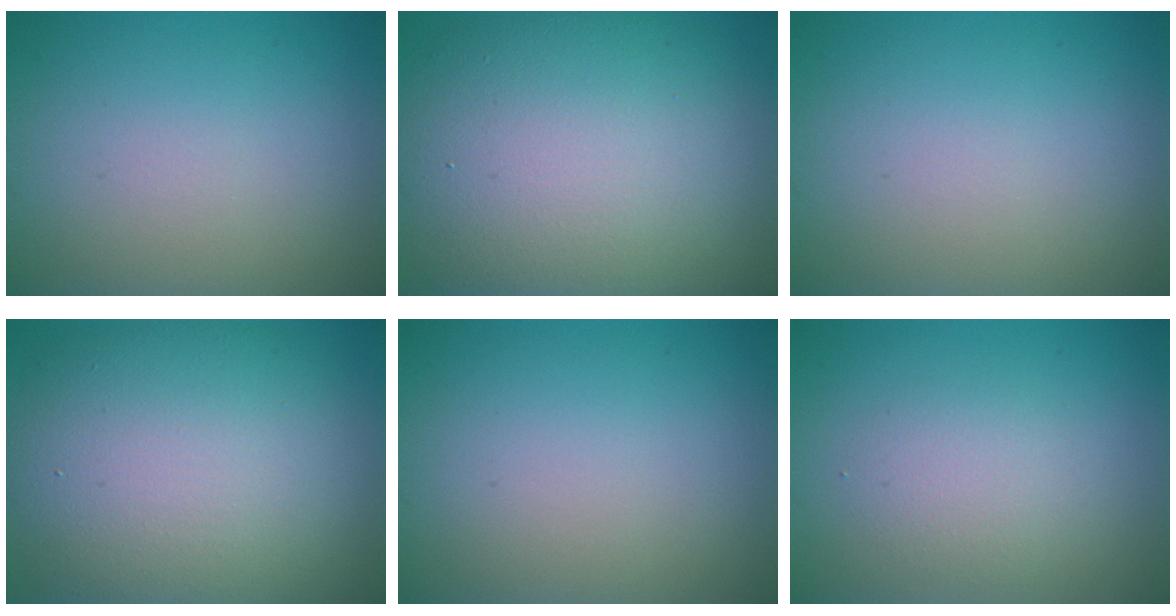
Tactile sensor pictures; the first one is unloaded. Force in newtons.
{"total": 13.9, "press": 13.9, "slide": 0.8}
{"total": 0.0}
{"total": 12.8, "press": 12.7, "slide": 0.8}
{"total": 0.0}
{"total": 2.2, "press": 2.1, "slide": 0.2}